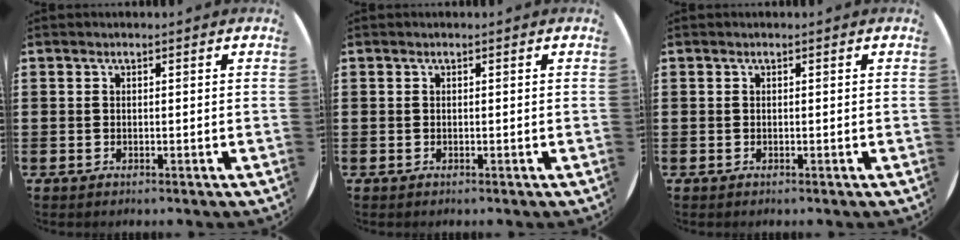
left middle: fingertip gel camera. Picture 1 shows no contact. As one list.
[{"total": 0.0}, {"total": 0.0}]